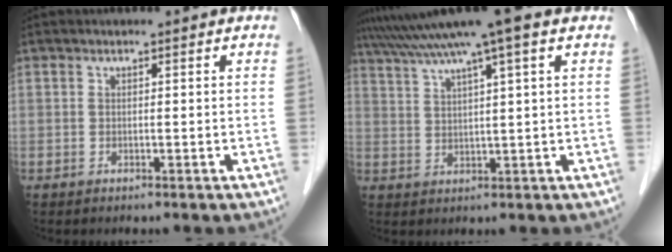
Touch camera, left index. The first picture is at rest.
{"total": 9.6, "force": [7.1, -1.3, 6.4], "torque": [-0.115, 0.029, 0.109]}